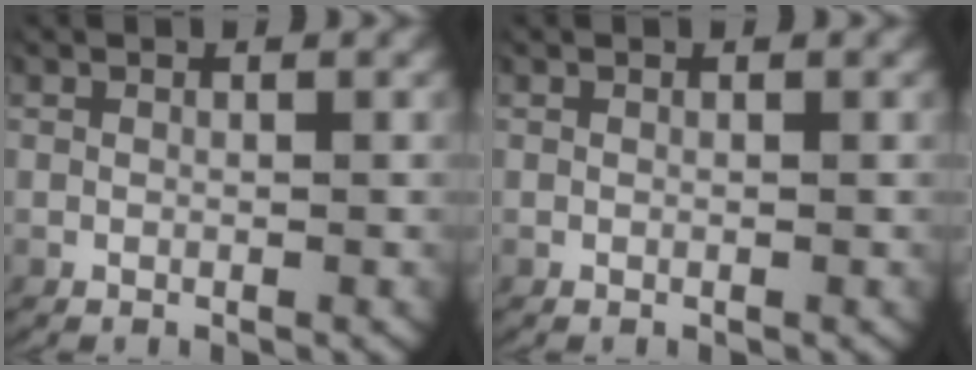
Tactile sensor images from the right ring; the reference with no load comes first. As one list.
[{"total": 0.0}]